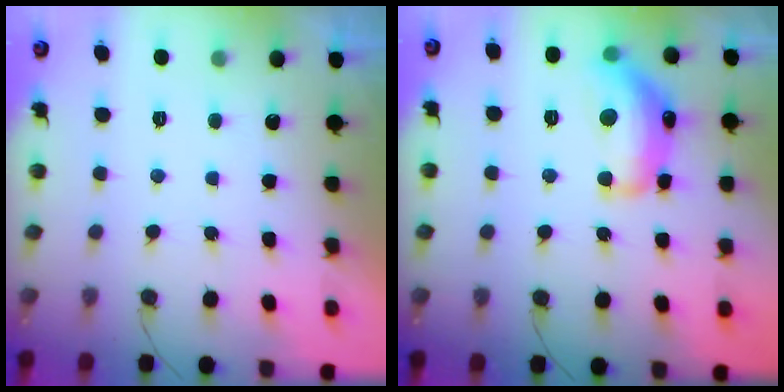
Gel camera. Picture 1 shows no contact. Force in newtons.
{"total": 18.4, "press": 18.4, "slide": 0.9}